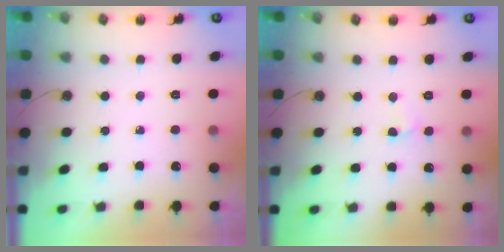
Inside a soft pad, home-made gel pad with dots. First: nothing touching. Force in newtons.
{"total": 3.4, "press": 3.3, "slide": 0.5}